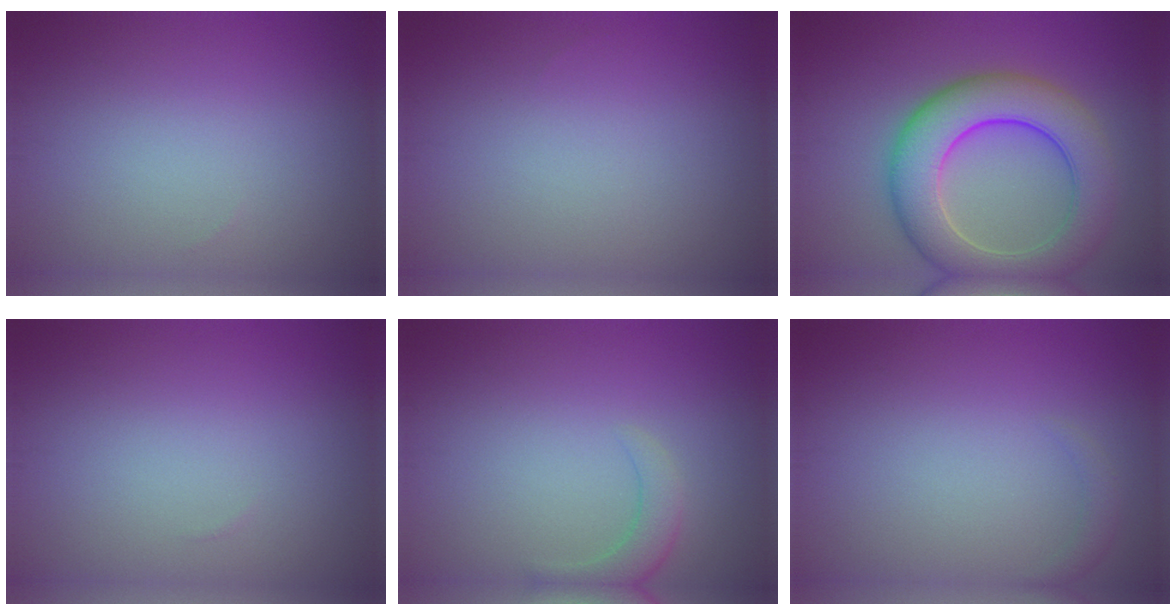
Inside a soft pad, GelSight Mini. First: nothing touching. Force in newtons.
{"total": 0.0}
{"total": 8.7, "press": 8.7, "slide": 0.5}
{"total": 0.0}
{"total": 2.3, "press": 2.3, "slide": 0.3}
{"total": 0.9, "press": 0.9, "slide": 0.1}